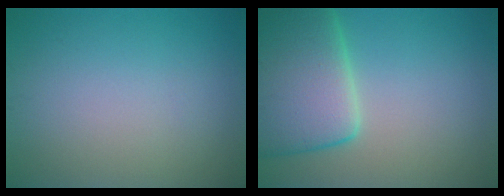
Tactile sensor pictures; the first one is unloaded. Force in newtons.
{"total": 9.2, "press": 9.2, "slide": 0.7}